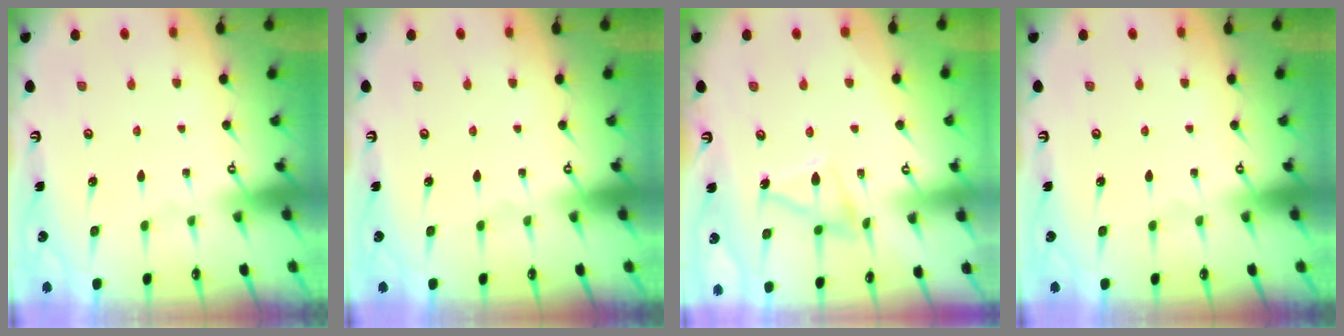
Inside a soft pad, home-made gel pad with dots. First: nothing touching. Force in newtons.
{"total": 0.0}
{"total": 11.5, "press": 11.5, "slide": 0.9}
{"total": 0.0}